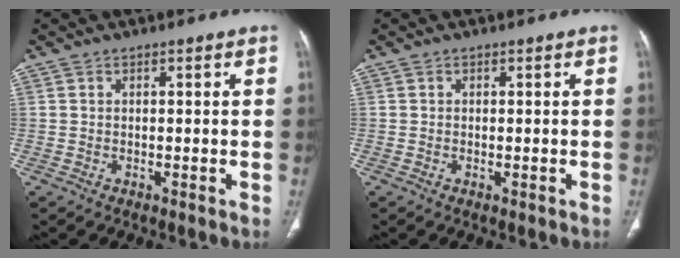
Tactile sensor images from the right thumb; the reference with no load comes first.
{"total": 0.0}